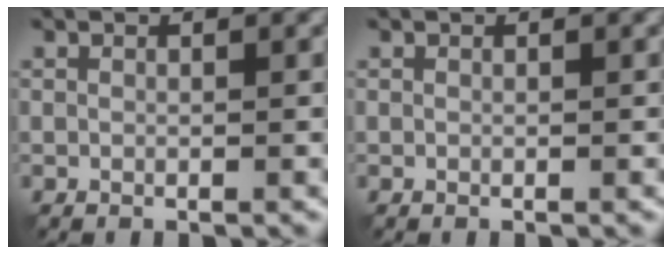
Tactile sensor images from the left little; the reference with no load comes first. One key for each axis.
{"total": 0.0}